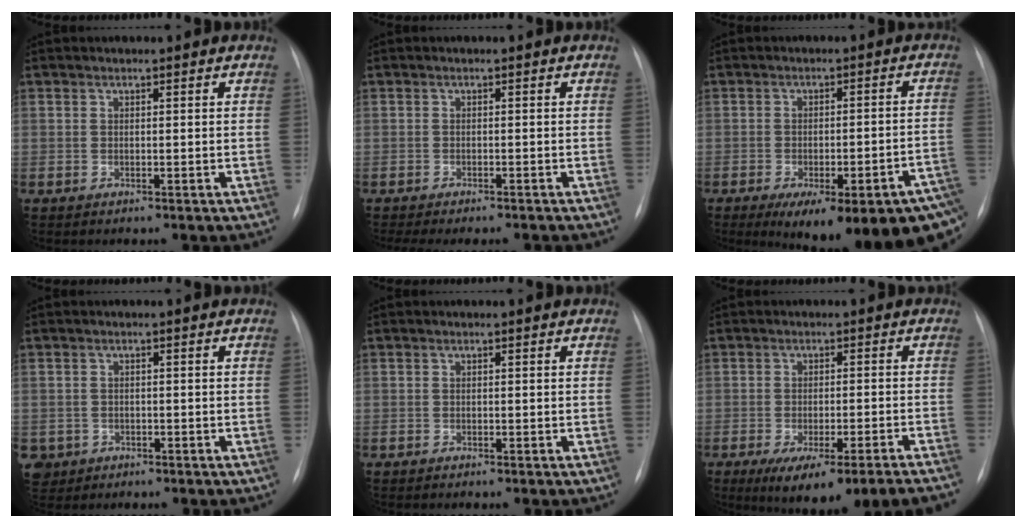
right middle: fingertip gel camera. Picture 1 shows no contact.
{"total": 8.0, "force": [-7.1, 1.3, 3.3], "torque": [-0.036, -0.004, -0.091]}
{"total": 20.5, "force": [-12.7, 3.7, 15.7], "torque": [-0.138, -0.001, -0.159]}
{"total": 3.8, "force": [-1.7, 3.4, 0.4], "torque": [-0.007, 0.005, -0.025]}
{"total": 0.0}
{"total": 14.8, "force": [-11.6, 0.4, 9.2], "torque": [-0.094, -0.018, -0.160]}